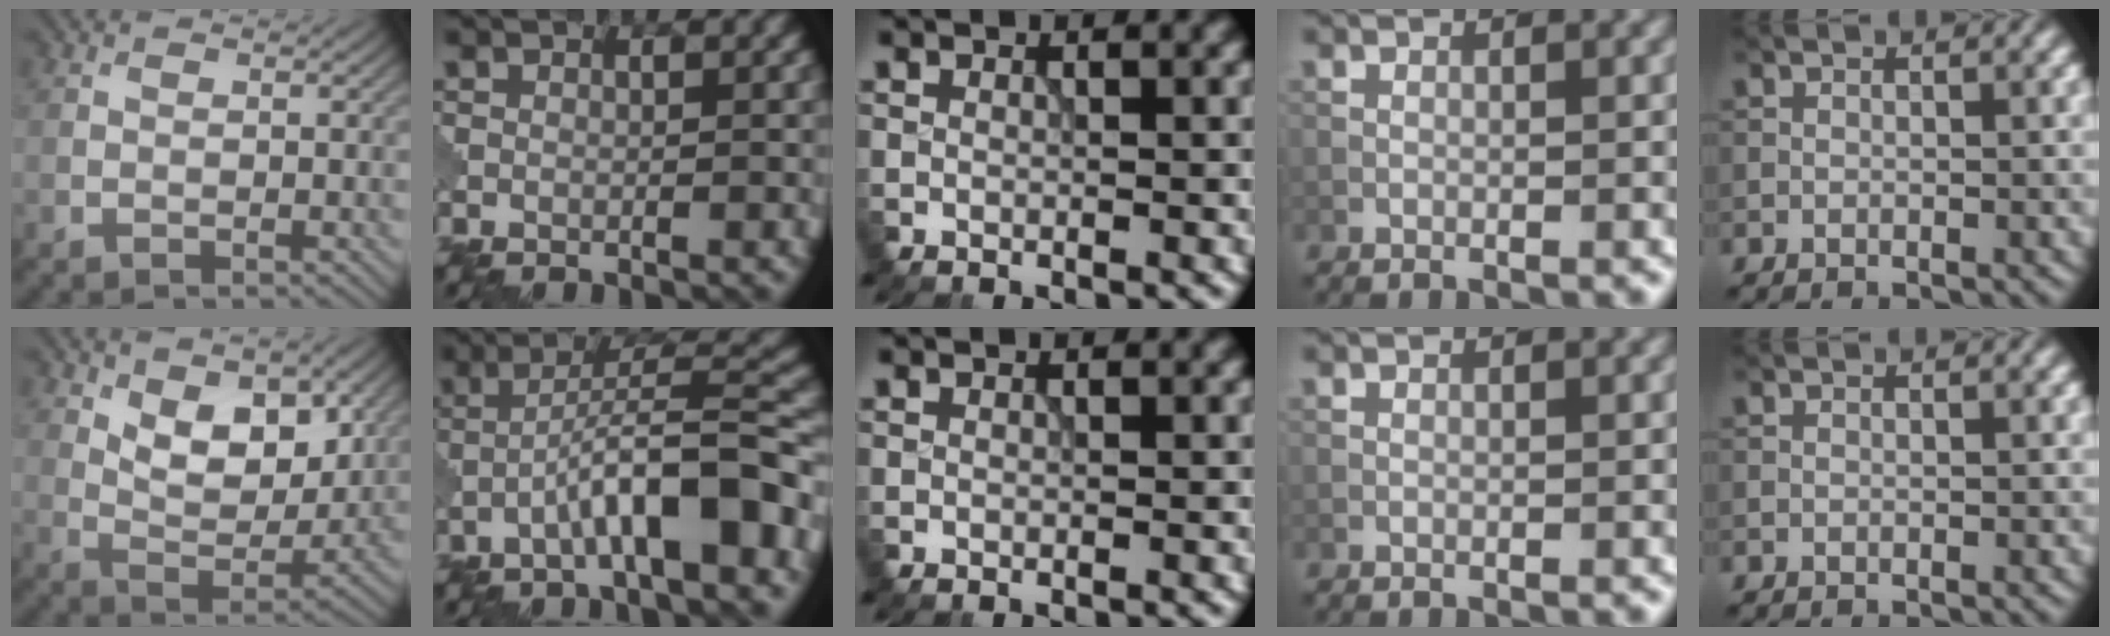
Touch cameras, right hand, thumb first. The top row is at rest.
{"thumb": {"total": 8.8, "force": [4.0, 4.8, 6.2], "torque": [-0.122, -0.013, 0.067]}, "index": {"total": 8.2, "force": [-3.5, 1.4, 7.3], "torque": [-0.117, 0.026, -0.057]}}